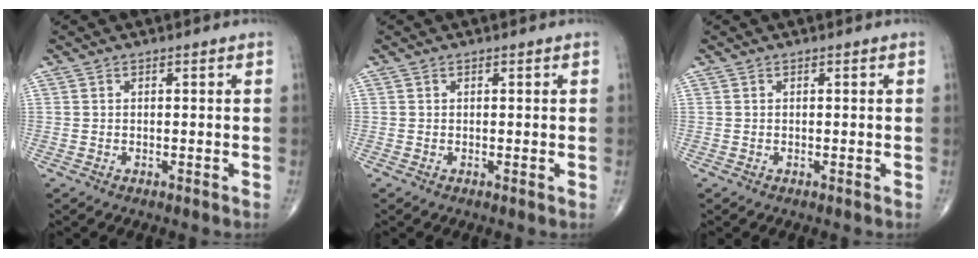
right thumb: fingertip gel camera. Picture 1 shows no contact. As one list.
[{"total": 0.0}, {"total": 0.0}]